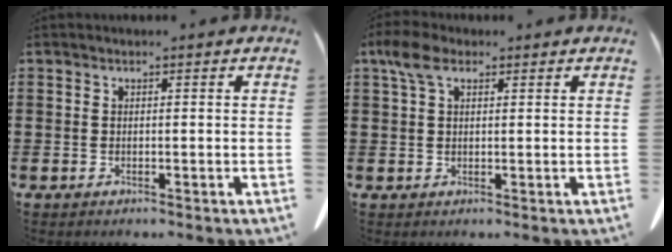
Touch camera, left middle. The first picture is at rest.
{"total": 4.4, "force": [2.1, 2.3, 3.1], "torque": [-0.069, 0.011, 0.038]}